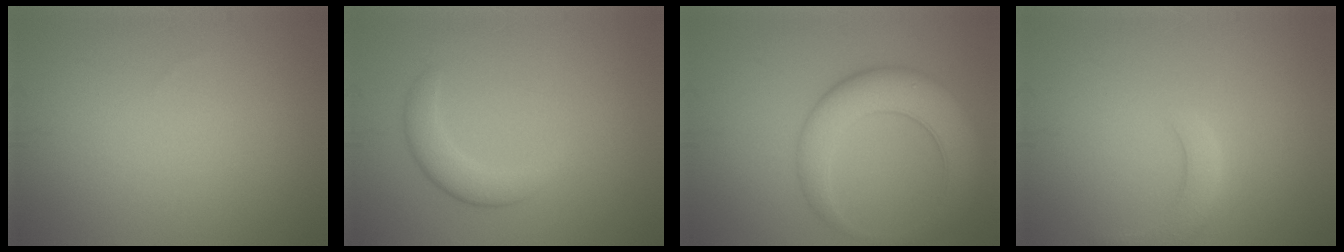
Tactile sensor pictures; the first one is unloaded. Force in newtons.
{"total": 2.7, "press": 2.7, "slide": 0.1}
{"total": 6.5, "press": 6.5, "slide": 0.5}
{"total": 2.9, "press": 2.8, "slide": 0.3}